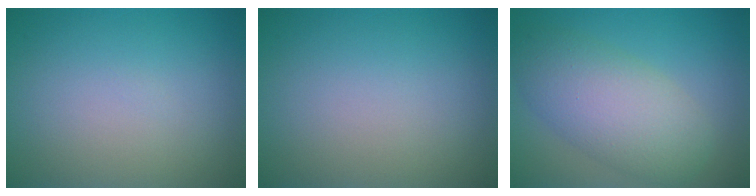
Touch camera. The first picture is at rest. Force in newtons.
{"total": 0.0}
{"total": 6.5, "press": 6.5, "slide": 0.1}